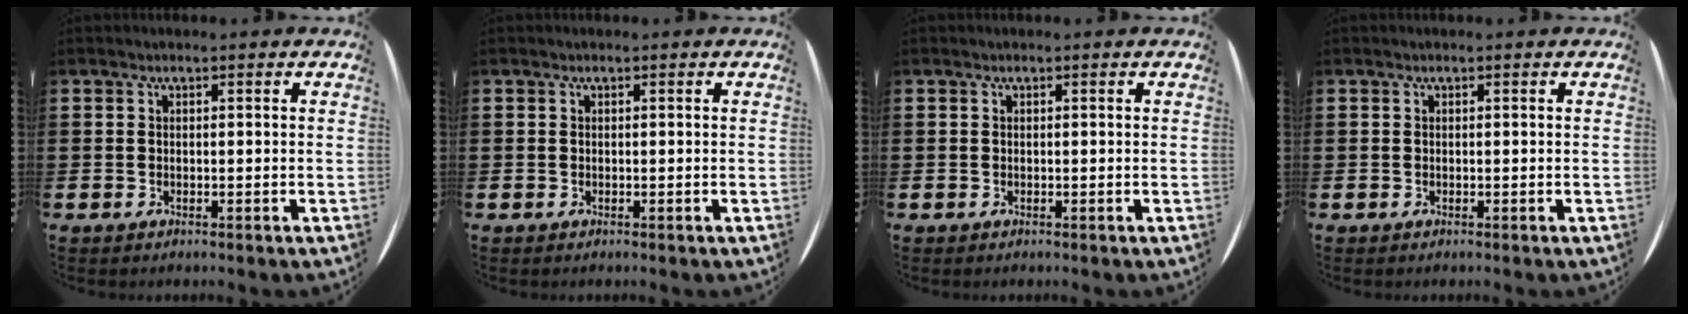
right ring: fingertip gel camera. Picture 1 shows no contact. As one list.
[{"total": 0.0}, {"total": 0.0}, {"total": 0.0}]